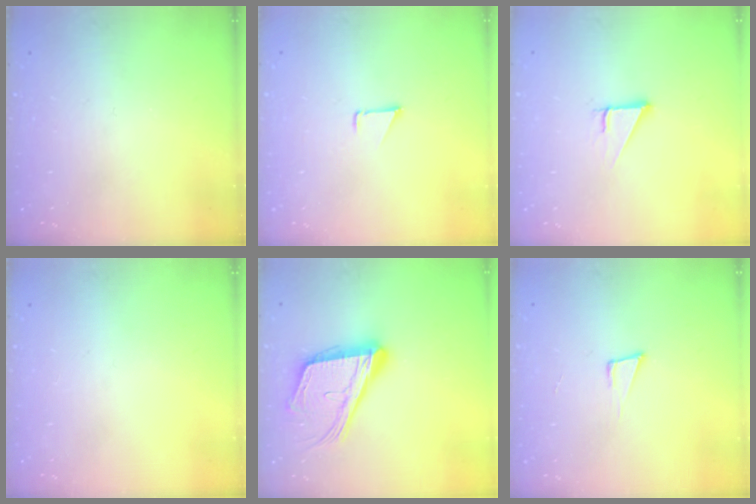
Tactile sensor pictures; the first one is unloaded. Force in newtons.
{"total": 0.9, "press": 0.9, "slide": 0.1}
{"total": 2.8, "press": 2.8, "slide": 0.0}
{"total": 0.0}
{"total": 18.5, "press": 18.2, "slide": 3.5}
{"total": 5.7, "press": 4.5, "slide": 3.4}